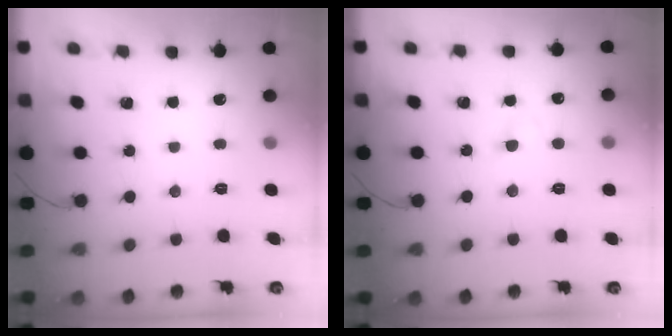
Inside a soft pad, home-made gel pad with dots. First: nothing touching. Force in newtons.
{"total": 1.9, "press": 1.6, "slide": 1.0}